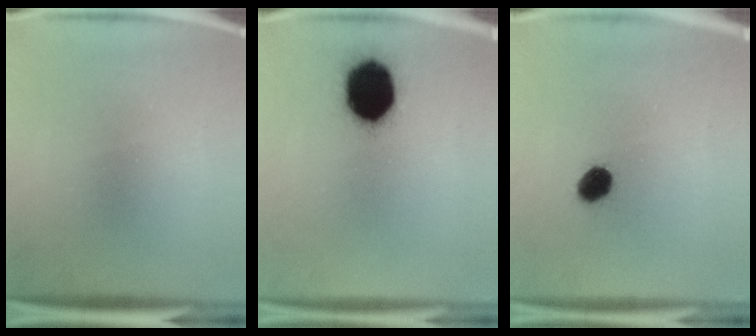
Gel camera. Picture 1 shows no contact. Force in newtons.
{"total": 17.5}
{"total": 4.7}